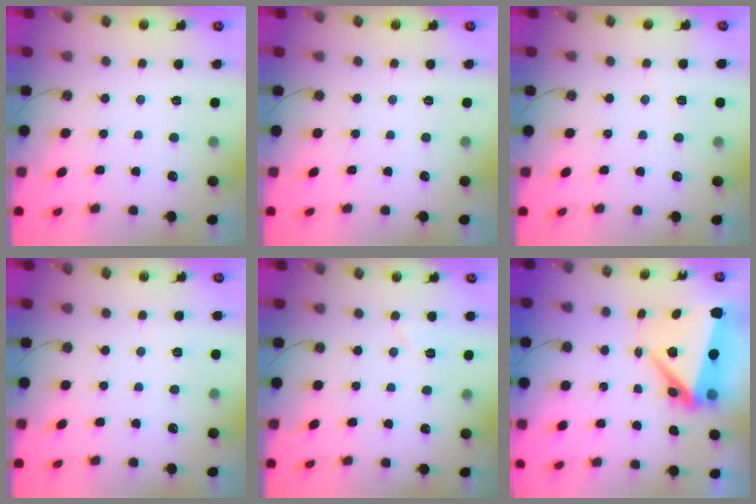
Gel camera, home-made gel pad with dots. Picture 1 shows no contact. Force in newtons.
{"total": 0.0}
{"total": 3.6, "press": 3.1, "slide": 1.9}
{"total": 2.6, "press": 2.6, "slide": 0.4}
{"total": 5.4, "press": 4.5, "slide": 2.9}
{"total": 12.6, "press": 9.1, "slide": 8.7}